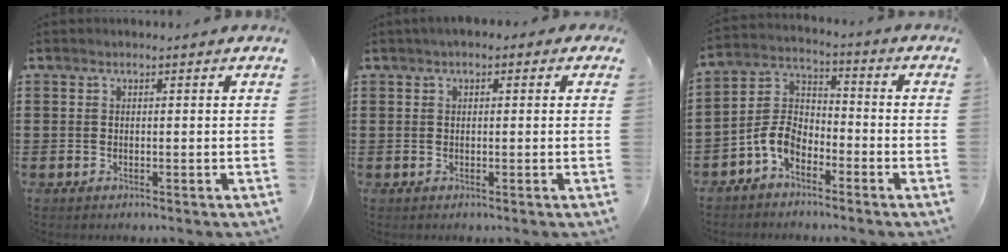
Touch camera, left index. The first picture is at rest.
{"total": 1.3, "force": [0.1, 0.8, 1.0], "torque": [-0.020, 0.006, 0.000]}
{"total": 6.5, "force": [-4.2, 3.7, 3.4], "torque": [-0.099, -0.001, -0.093]}